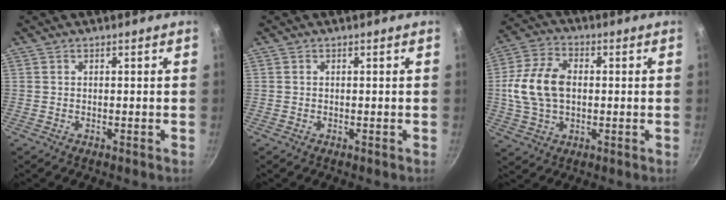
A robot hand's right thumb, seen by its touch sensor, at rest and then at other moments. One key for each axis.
{"total": 0.0}
{"total": 12.7, "fx": 0.5, "fy": 8.5, "fz": 9.4, "tx": -0.173, "ty": 0.018, "tz": 0.003}